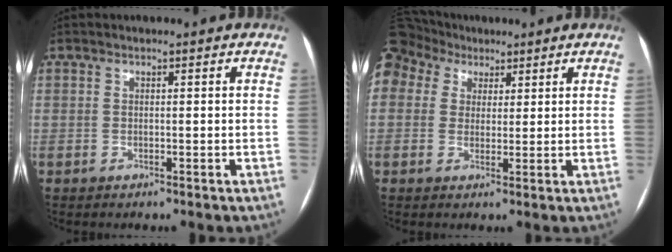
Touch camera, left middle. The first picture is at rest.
{"total": 11.0, "force": [6.3, 8.4, 3.1], "torque": [-0.091, 0.057, 0.123]}